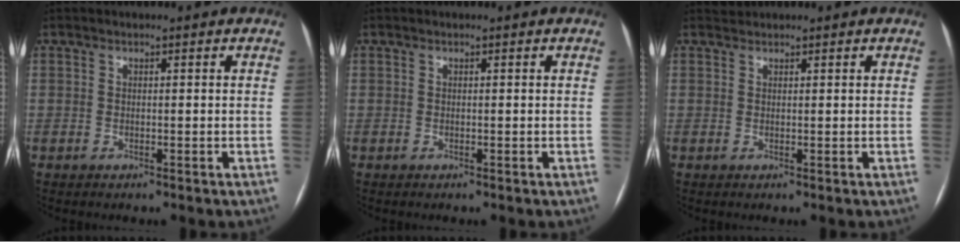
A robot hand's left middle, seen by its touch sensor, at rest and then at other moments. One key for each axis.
{"total": 0.0}
{"total": 0.8, "fx": 0.7, "fy": 0.0, "fz": -0.3, "tx": -0.002, "ty": 0.010, "tz": 0.015}